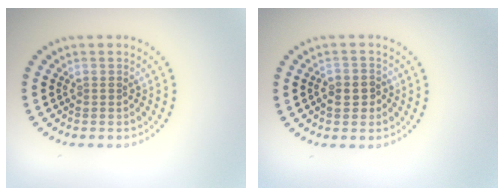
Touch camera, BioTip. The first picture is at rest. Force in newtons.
{"total": 2.2, "press": 2.1, "slide": 0.6}